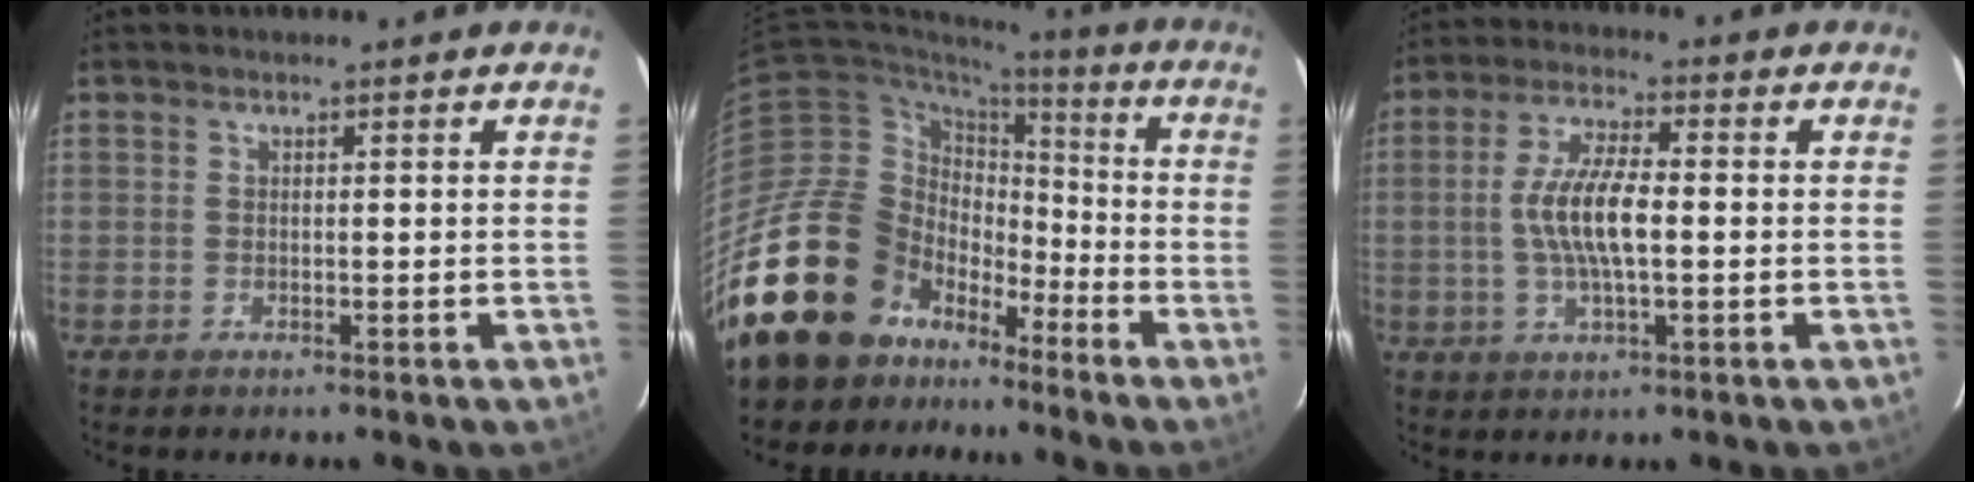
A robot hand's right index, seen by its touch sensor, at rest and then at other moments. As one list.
[{"total": 22.8, "force": [-14.1, 15.7, 8.7], "torque": [-0.199, 0.033, -0.227]}, {"total": 8.9, "force": [-0.6, 2.5, 8.5], "torque": [-0.168, 0.003, -0.012]}]